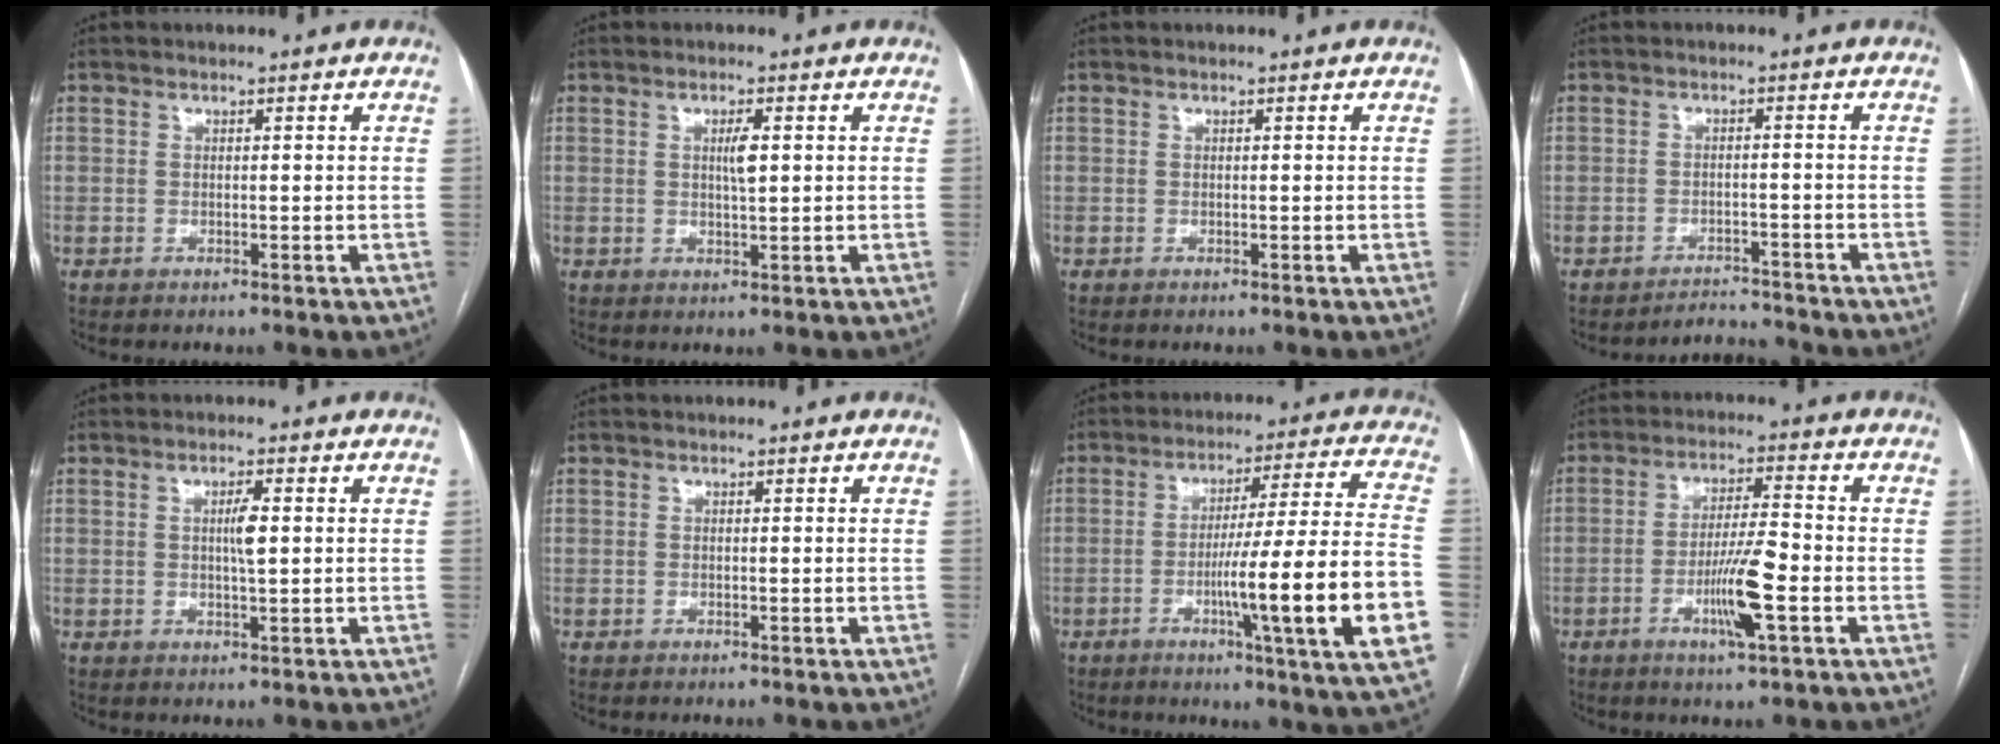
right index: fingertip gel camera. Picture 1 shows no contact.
{"total": 2.6, "force": [0.6, 0.4, 2.5], "torque": [-0.042, -0.001, 0.010]}
{"total": 0.0}
{"total": 3.3, "force": [-3.1, 0.1, -1.1], "torque": [0.022, 0.003, -0.044]}
{"total": 2.9, "force": [0.4, 0.3, 2.8], "torque": [-0.050, 0.000, 0.006]}
{"total": 0.0}
{"total": 19.9, "force": [-5.4, -1.3, 19.1], "torque": [-0.256, -0.005, -0.084]}
{"total": 8.2, "force": [-2.9, 0.2, 7.6], "torque": [-0.141, -0.005, -0.053]}